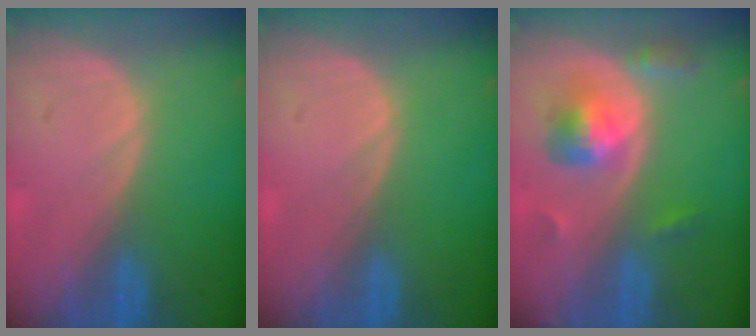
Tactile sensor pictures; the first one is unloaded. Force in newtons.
{"total": 0.0}
{"total": 5.7, "press": 5.2, "slide": 2.4}